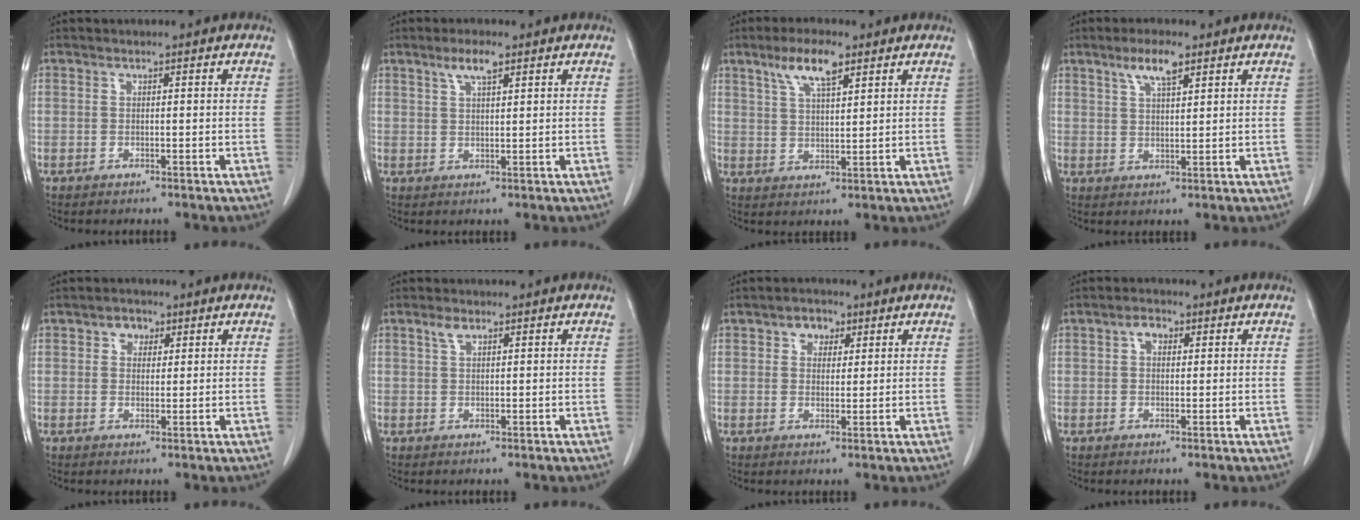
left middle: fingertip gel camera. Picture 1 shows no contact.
{"total": 3.4, "force": [2.2, 0.6, 2.6], "torque": [-0.054, 0.004, 0.042]}
{"total": 6.7, "force": [4.2, 1.5, 5.0], "torque": [-0.102, 0.007, 0.077]}
{"total": 4.9, "force": [3.1, 1.0, 3.6], "torque": [-0.074, 0.004, 0.057]}
{"total": 2.3, "force": [1.2, 1.7, 1.0], "torque": [-0.018, 0.005, 0.018]}
{"total": 1.5, "force": [1.0, 0.6, 1.0], "torque": [-0.023, 0.006, 0.020]}
{"total": 3.0, "force": [1.6, 2.1, 1.4], "torque": [-0.022, 0.008, 0.025]}
{"total": 2.1, "force": [0.8, 1.3, 1.4], "torque": [-0.026, 0.008, 0.012]}